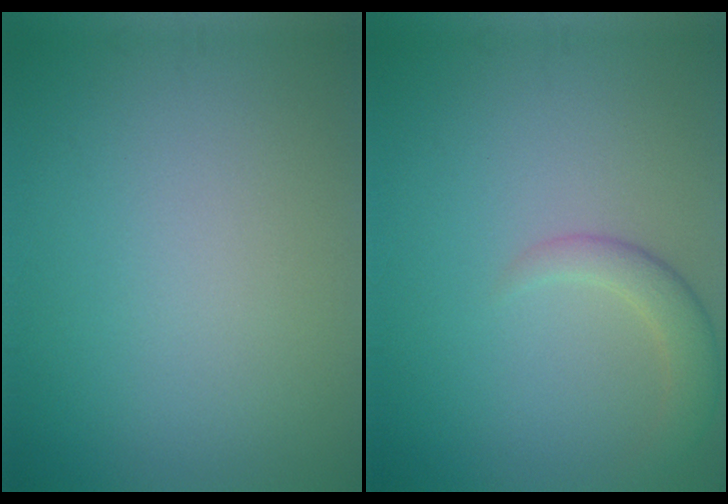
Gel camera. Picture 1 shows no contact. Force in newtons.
{"total": 2.7, "press": 2.7, "slide": 0.2}